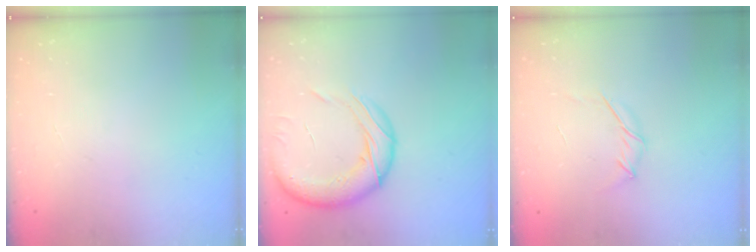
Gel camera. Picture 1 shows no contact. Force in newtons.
{"total": 17.5, "press": 17.1, "slide": 3.9}
{"total": 4.0, "press": 3.9, "slide": 0.9}